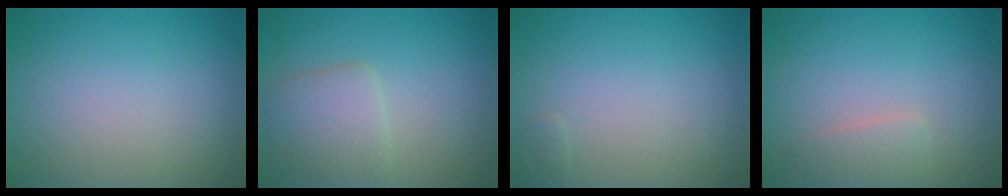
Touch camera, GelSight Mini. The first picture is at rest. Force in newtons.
{"total": 3.6, "press": 3.6, "slide": 0.1}
{"total": 0.5, "press": 0.5, "slide": 0.0}
{"total": 1.8, "press": 1.8, "slide": 0.0}